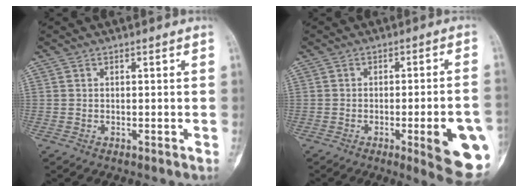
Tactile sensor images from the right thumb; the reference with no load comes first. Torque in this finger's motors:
{"motor_torque": [2.63, 1.84, 1.95, -0.71, 0.46]}